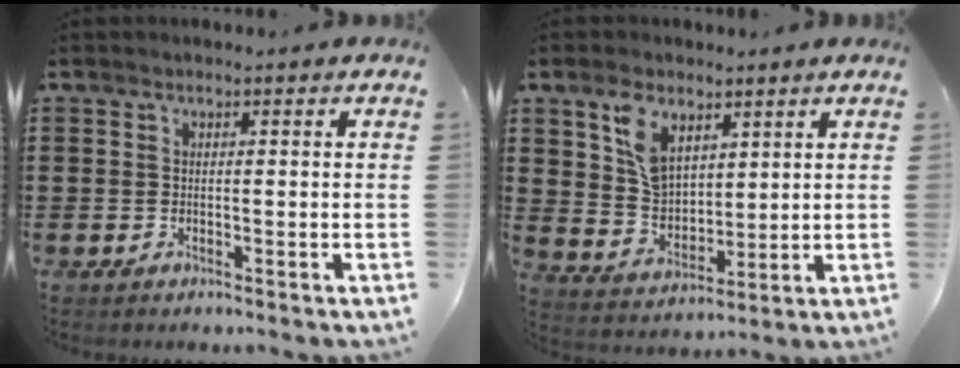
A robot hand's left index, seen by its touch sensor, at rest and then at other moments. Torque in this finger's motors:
{"motor_torque": [0.27, 0.09, 0.24, 0.11]}